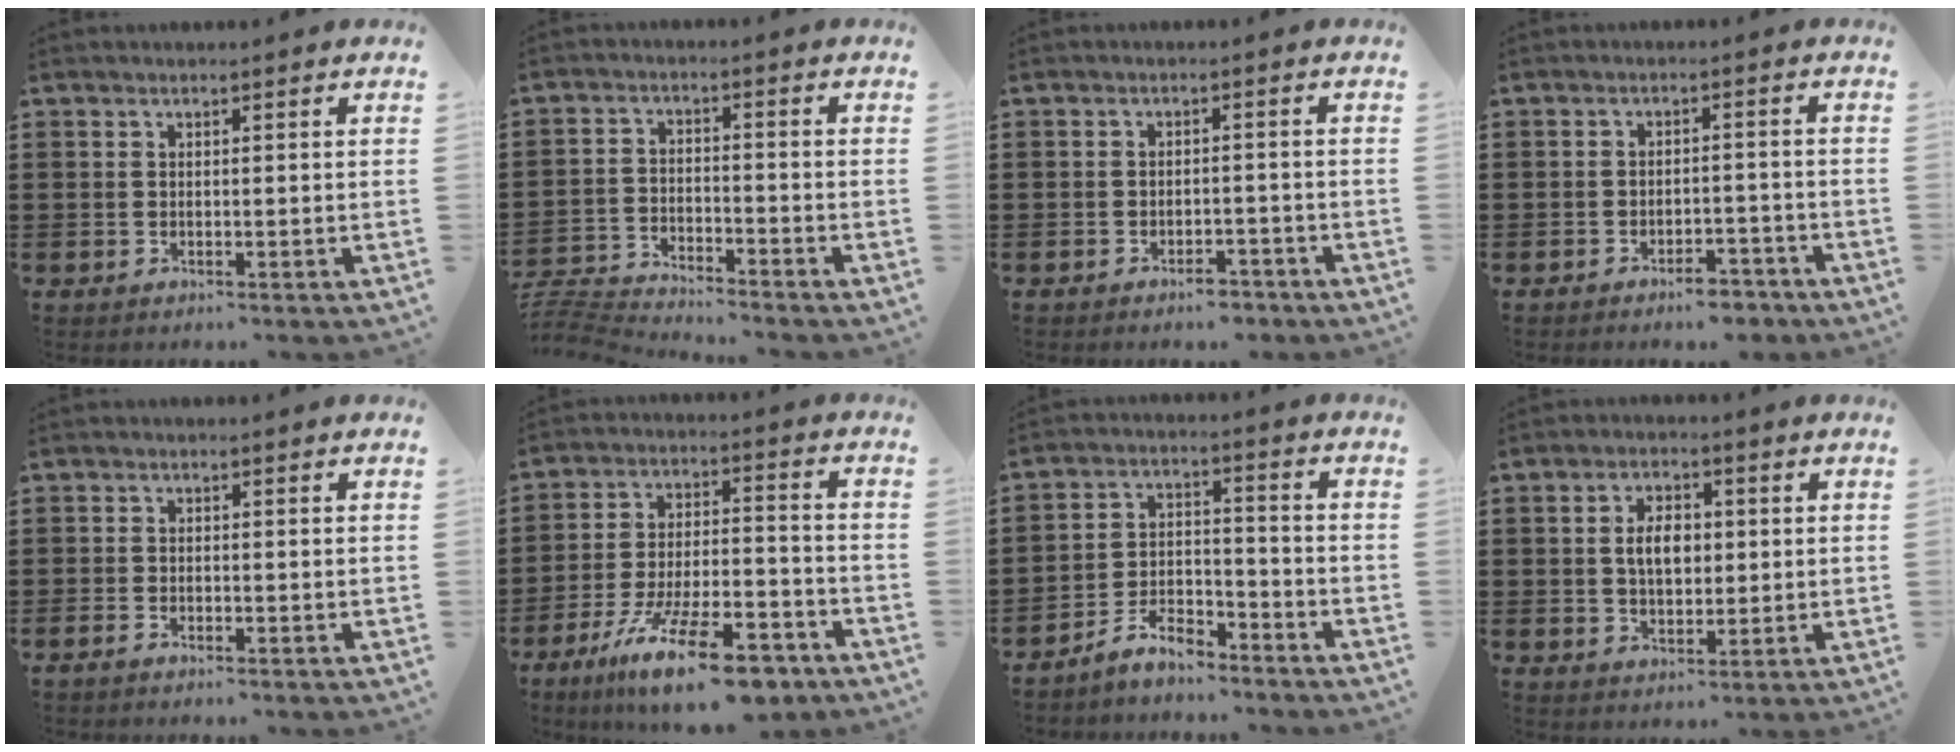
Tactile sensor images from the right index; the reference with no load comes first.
{"total": 4.4, "force": [-4.4, 0.1, 0.2], "torque": [-0.030, -0.006, -0.098]}
{"total": 2.9, "force": [-2.7, 0.7, 0.7], "torque": [-0.016, 0.004, -0.055]}
{"total": 4.0, "force": [-3.7, 0.8, 1.3], "torque": [-0.021, 0.007, -0.073]}
{"total": 0.9, "force": [-0.8, 0.2, 0.2], "torque": [-0.007, -0.001, -0.016]}
{"total": 14.5, "force": [-10.2, 3.3, 9.8], "torque": [-0.174, 0.036, -0.181]}
{"total": 5.8, "force": [-5.4, 1.3, 1.6], "torque": [-0.034, 0.011, -0.106]}
{"total": 4.8, "force": [0.4, 2.9, 3.8], "torque": [-0.064, 0.005, 0.001]}